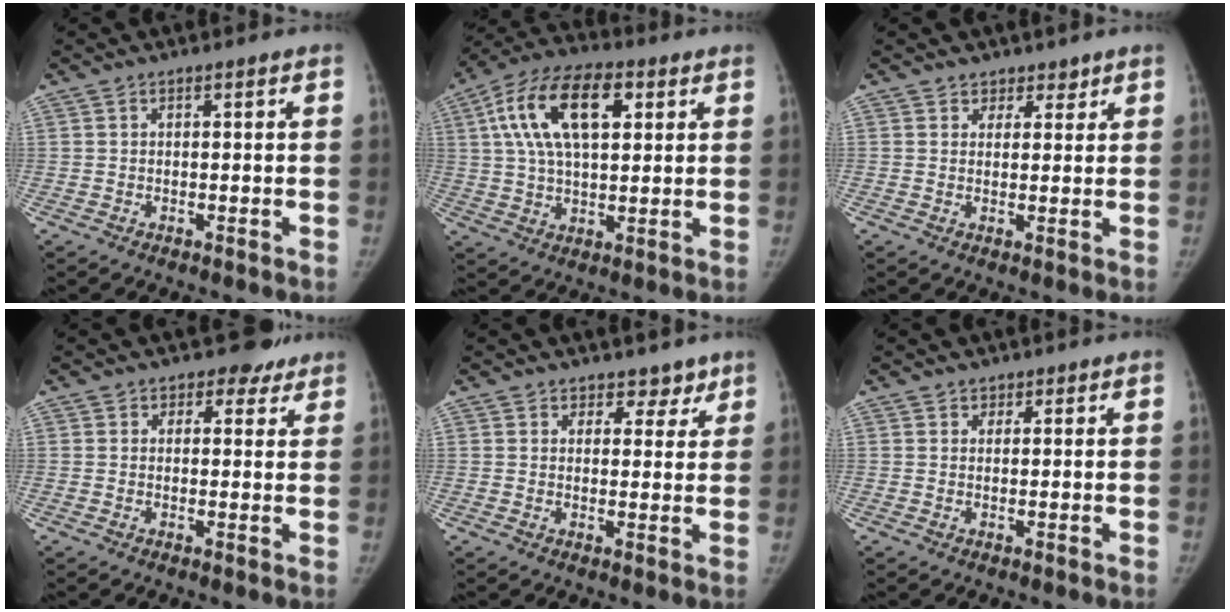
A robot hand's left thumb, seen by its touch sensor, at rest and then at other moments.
{"total": 16.5, "force": [5.3, 8.5, 13.1], "torque": [-0.227, 0.005, 0.086]}
{"total": 2.8, "force": [2.1, 1.8, -0.1], "torque": [0.027, -0.011, 0.027]}
{"total": 3.7, "force": [2.7, 2.5, 0.4], "torque": [0.024, -0.012, 0.030]}
{"total": 4.0, "force": [3.2, 2.4, 0.6], "torque": [0.024, -0.018, 0.045]}
{"total": 1.1, "force": [0.9, 0.7, -0.1], "torque": [0.012, -0.005, 0.012]}